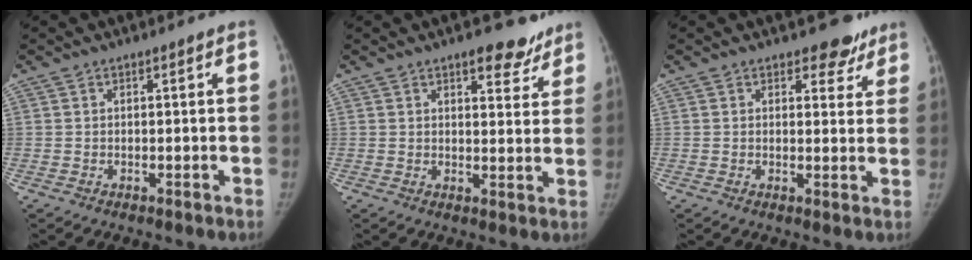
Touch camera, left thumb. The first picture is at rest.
{"total": 7.2, "force": [5.0, 3.4, 3.8], "torque": [-0.011, -0.024, 0.065]}
{"total": 4.8, "force": [3.7, 2.8, 1.3], "torque": [0.018, -0.022, 0.041]}